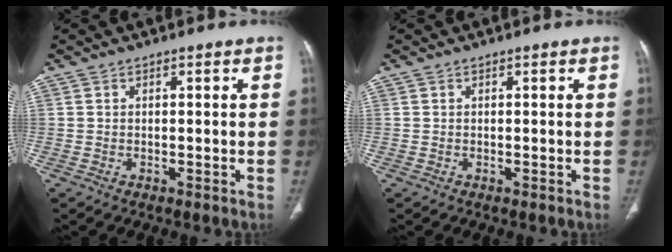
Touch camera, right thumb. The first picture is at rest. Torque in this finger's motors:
{"motor_torque": [0.01, 0.00, 0.00, 0.02, 0.01]}